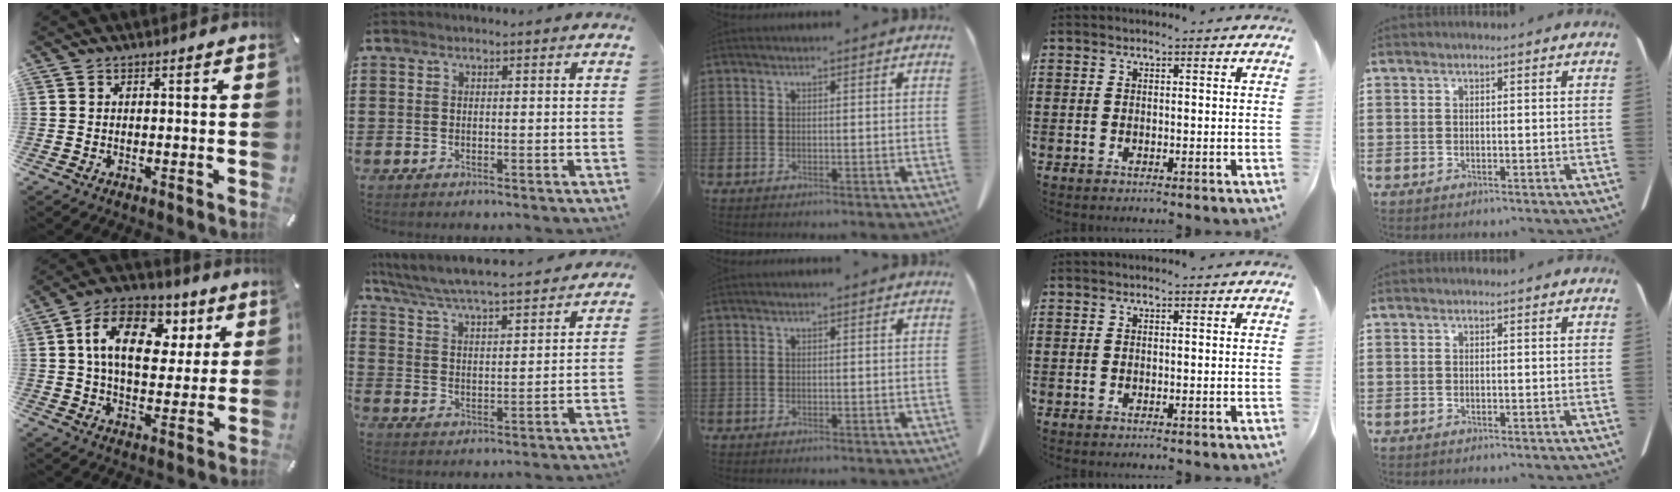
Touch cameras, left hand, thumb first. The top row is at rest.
{"thumb": {"total": 16.4, "force": [5.4, 10.9, 11.0], "torque": [-0.179, -0.008, 0.095]}, "index": {"total": 5.4, "force": [5.1, -0.1, 1.8], "torque": [-0.059, -0.041, 0.077]}}